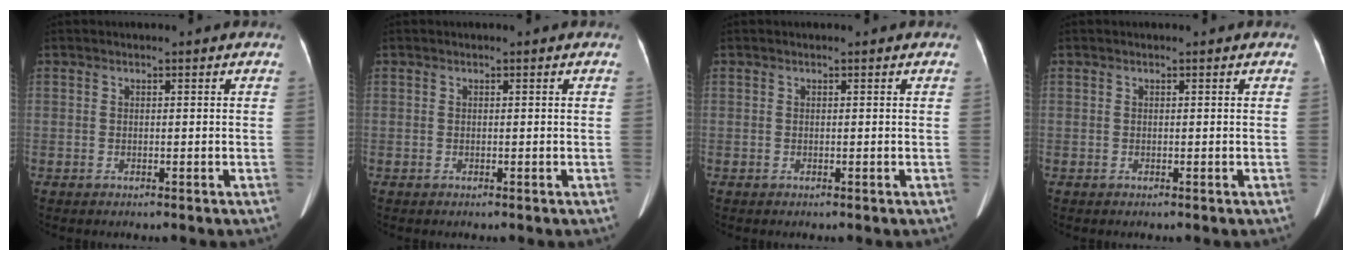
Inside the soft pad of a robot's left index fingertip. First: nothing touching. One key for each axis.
{"total": 0.0}
{"total": 0.0}
{"total": 0.0}